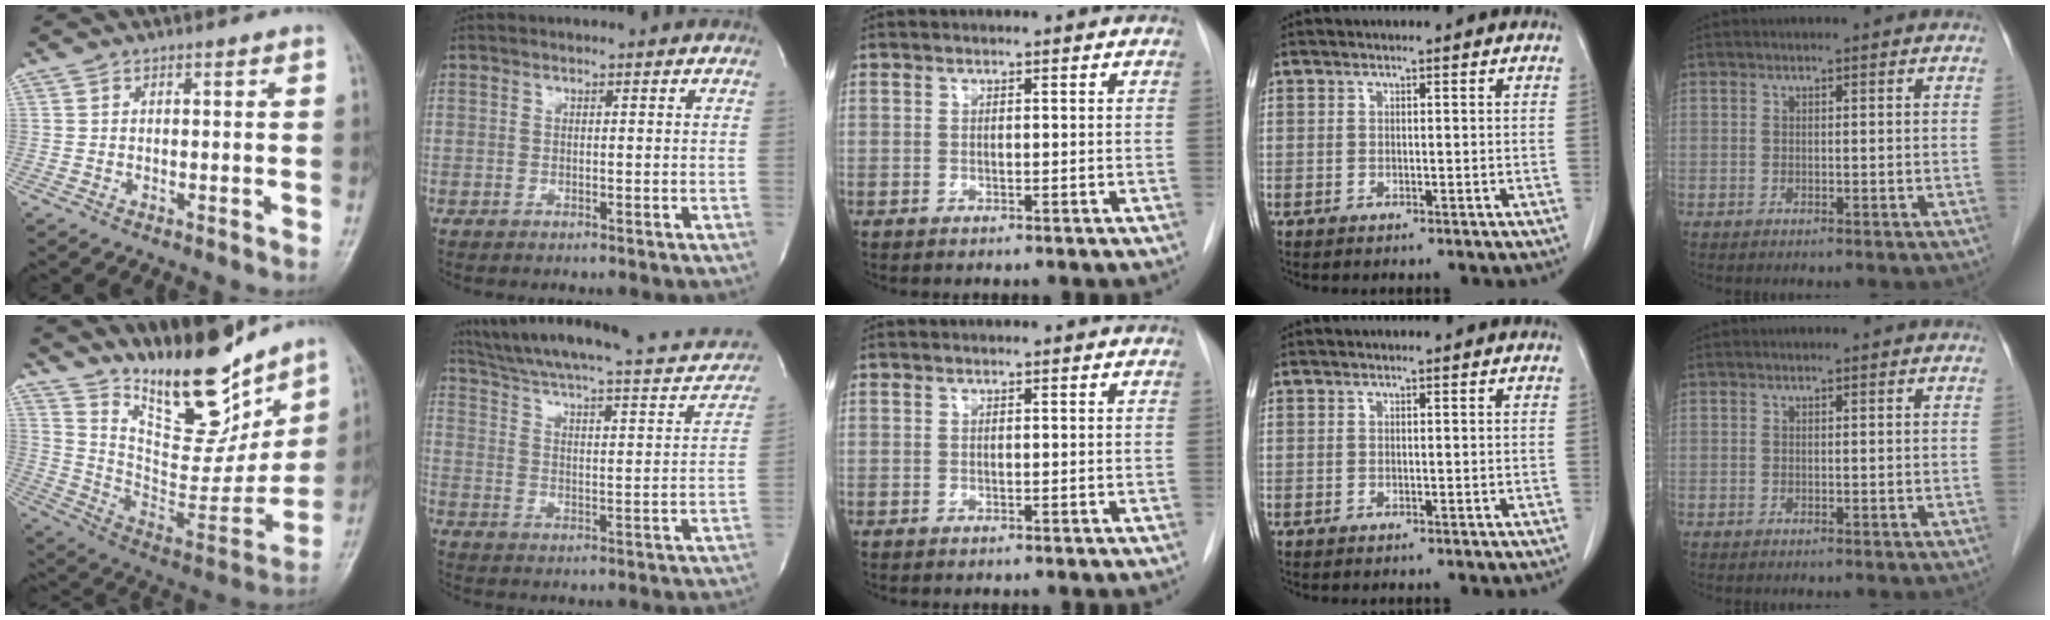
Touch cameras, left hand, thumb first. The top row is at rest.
{"thumb": {"total": 21.3, "force": [16.3, 7.4, 11.6], "torque": [-0.132, -0.109, 0.283]}, "index": {"total": 23.8, "force": [20.4, 4.6, 11.4], "torque": [-0.175, -0.012, 0.263]}}